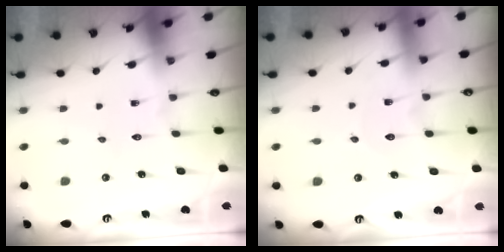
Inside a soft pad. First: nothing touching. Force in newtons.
{"total": 3.9, "press": 3.8, "slide": 0.4}